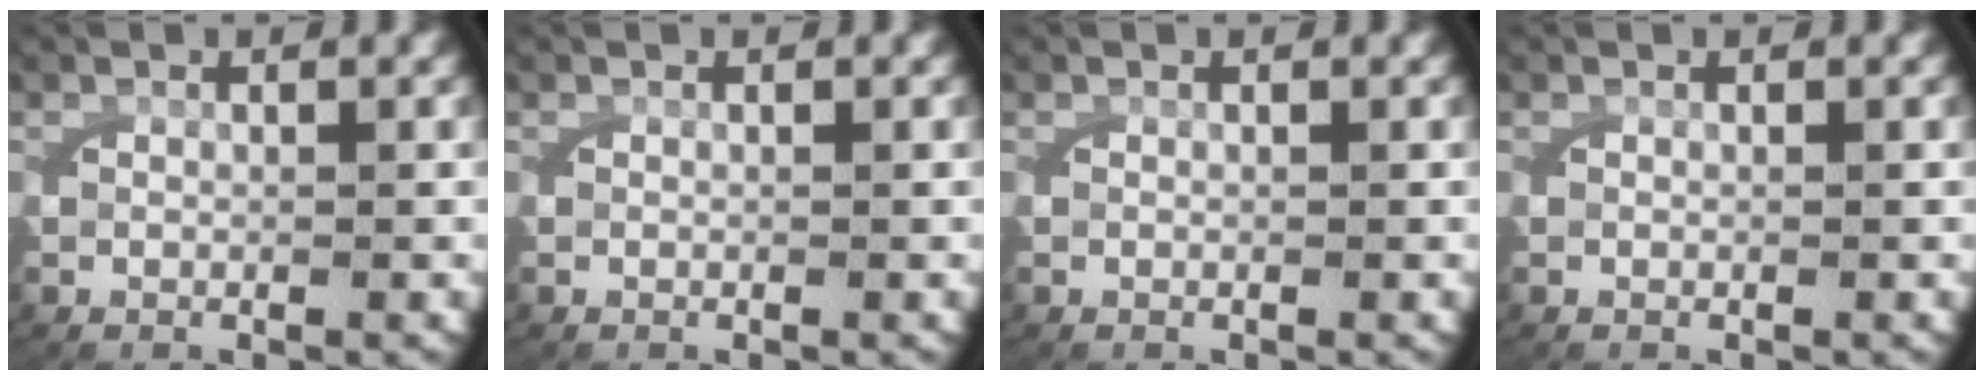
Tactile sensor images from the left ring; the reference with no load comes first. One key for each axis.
{"total": 0.0}
{"total": 0.0}
{"total": 0.0}